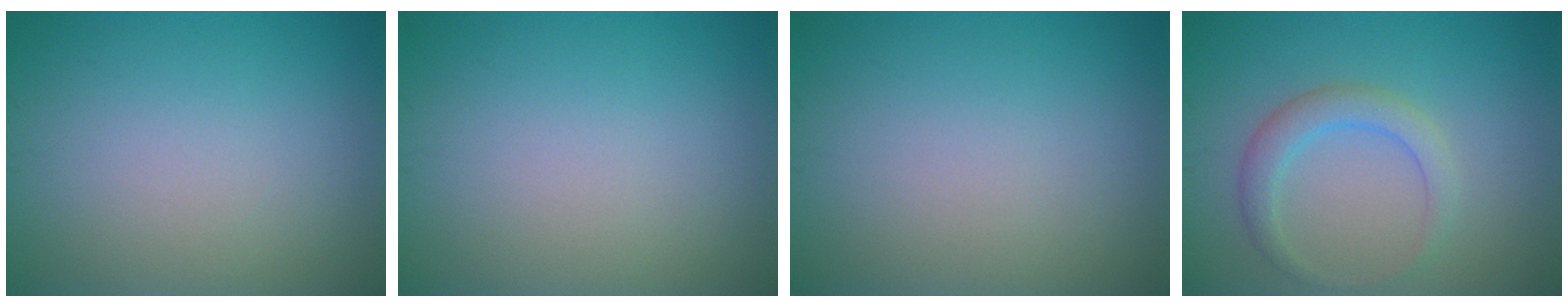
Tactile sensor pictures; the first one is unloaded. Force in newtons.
{"total": 0.0}
{"total": 0.0}
{"total": 2.8, "press": 2.8, "slide": 0.0}